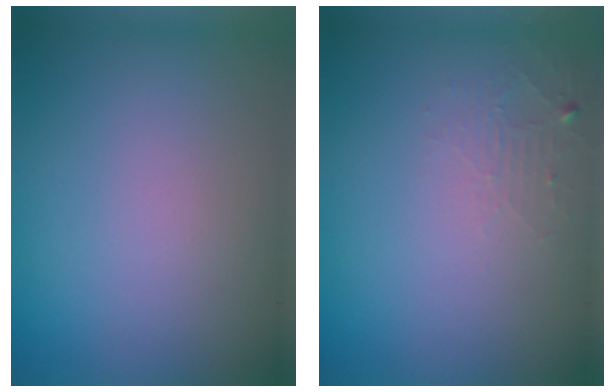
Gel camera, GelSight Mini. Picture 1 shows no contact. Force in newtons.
{"total": 1.3, "press": 1.3, "slide": 0.2}